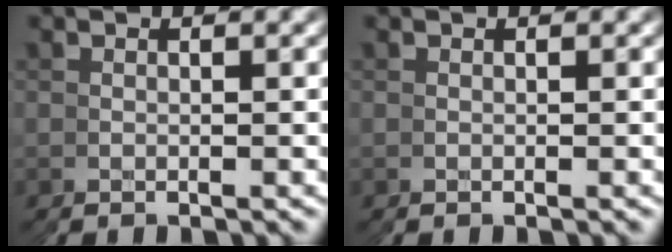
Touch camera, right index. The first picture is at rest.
{"total": 0.0}